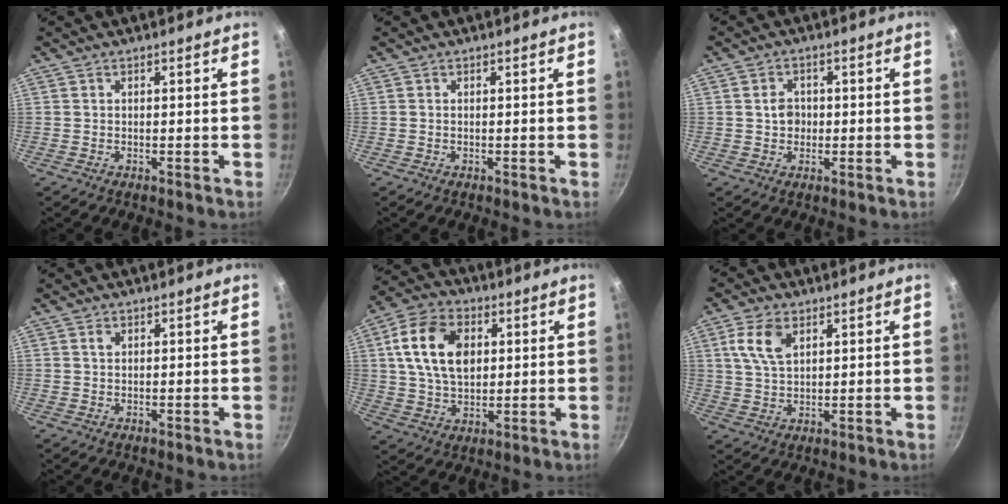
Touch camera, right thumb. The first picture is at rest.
{"total": 0.0}
{"total": 3.4, "force": [0.0, 2.9, 1.8], "torque": [-0.011, 0.007, -0.002]}
{"total": 1.0, "force": [0.4, 0.7, 0.6], "torque": [-0.009, 0.001, 0.007]}
{"total": 14.1, "force": [3.1, 9.4, 10.0], "torque": [-0.163, 0.002, 0.048]}
{"total": 7.2, "force": [3.0, 4.1, 5.1], "torque": [-0.096, -0.003, 0.058]}